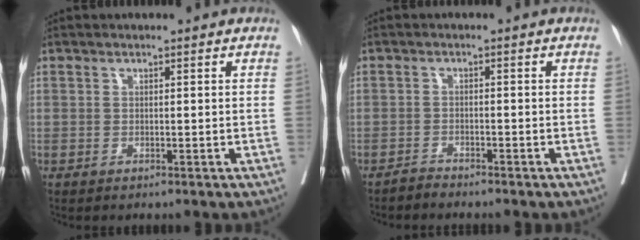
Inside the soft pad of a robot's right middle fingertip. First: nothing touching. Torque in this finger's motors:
{"motor_torque": [0.07, -0.09, -0.02, 0.01]}